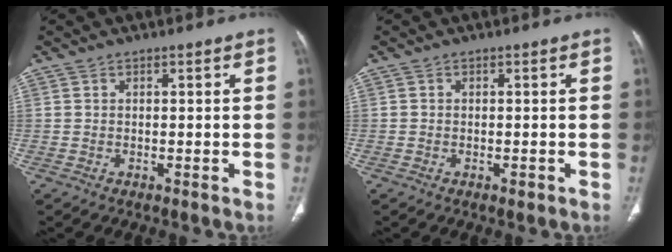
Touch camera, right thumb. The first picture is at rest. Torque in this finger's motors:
{"motor_torque": [0.56, -0.28, 0.11, -0.77, 0.04]}